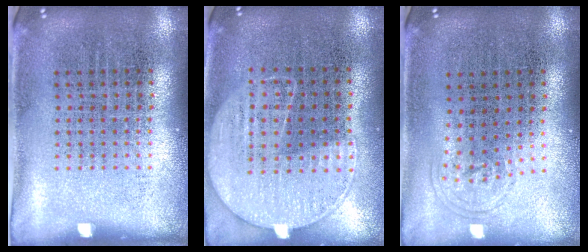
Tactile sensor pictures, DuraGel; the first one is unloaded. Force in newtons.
{"total": 1.3, "press": 1.1, "slide": 0.6}
{"total": 0.7, "press": 0.5, "slide": 0.5}